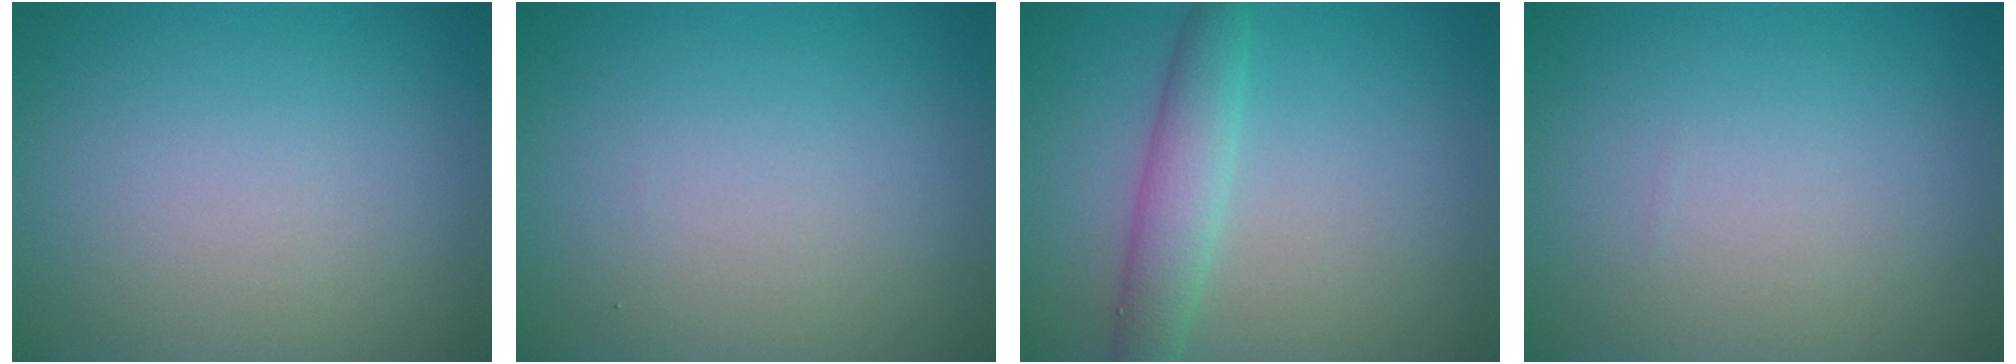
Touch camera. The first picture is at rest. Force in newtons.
{"total": 0.0}
{"total": 3.3, "press": 3.3, "slide": 0.1}
{"total": 0.0}